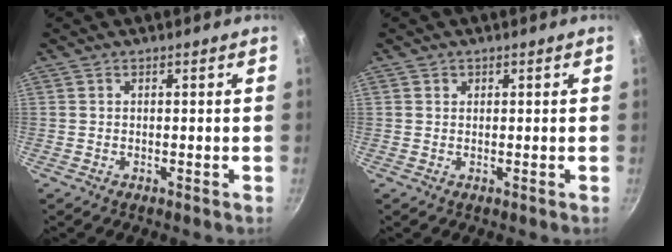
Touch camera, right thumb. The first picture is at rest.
{"total": 0.8, "force": [0.3, 0.7, 0.1], "torque": [0.002, 0.003, 0.003]}